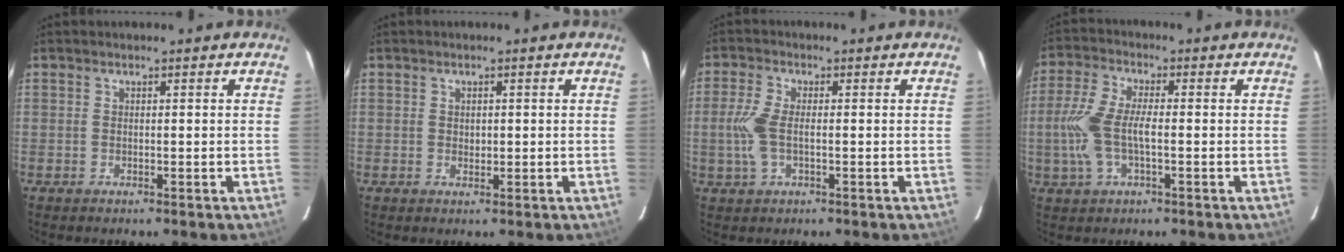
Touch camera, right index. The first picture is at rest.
{"total": 1.1, "force": [0.2, 1.0, 0.5], "torque": [-0.006, 0.003, 0.004]}
{"total": 5.8, "force": [-0.7, 2.4, 5.2], "torque": [-0.119, 0.000, -0.014]}
{"total": 9.2, "force": [-1.3, 3.5, 8.4], "torque": [-0.189, 0.005, -0.028]}